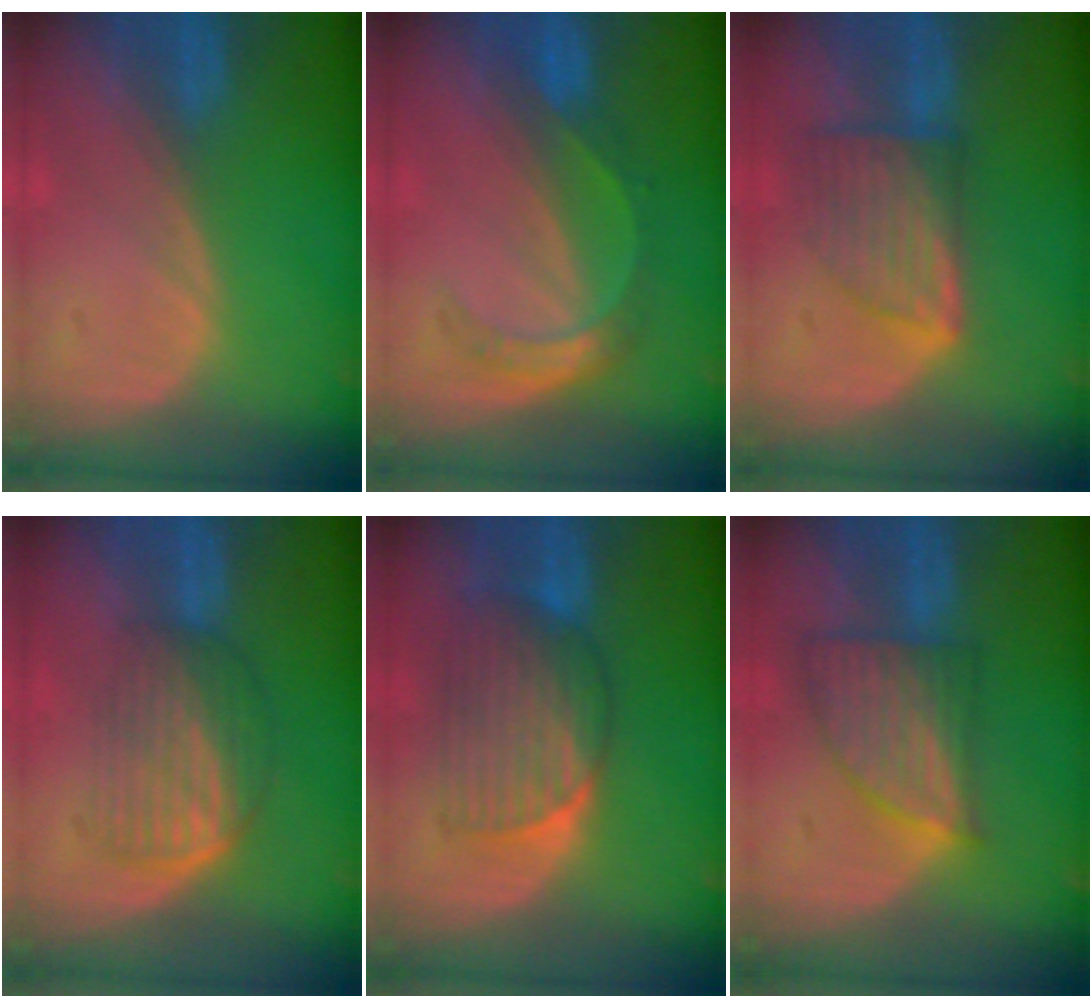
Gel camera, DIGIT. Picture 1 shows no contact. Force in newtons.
{"total": 5.4, "press": 4.7, "slide": 2.6}
{"total": 7.4, "press": 6.6, "slide": 3.4}
{"total": 6.9, "press": 6.0, "slide": 3.5}
{"total": 7.4, "press": 7.3, "slide": 0.9}
{"total": 7.5, "press": 6.7, "slide": 3.4}